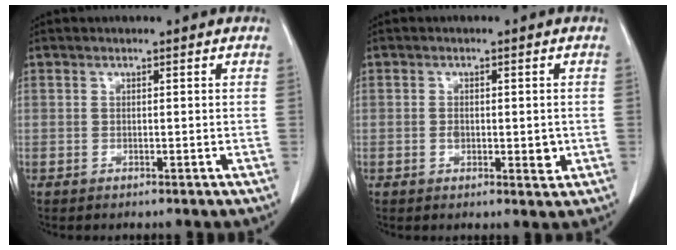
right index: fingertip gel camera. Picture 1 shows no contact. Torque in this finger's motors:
{"motor_torque": [0.04, 0.01, 0.03, 0.01]}